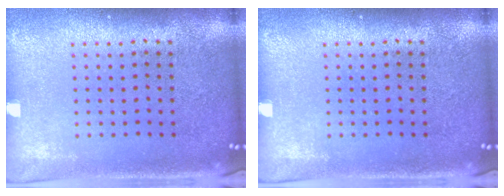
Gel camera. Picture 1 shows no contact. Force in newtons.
{"total": 0.0}